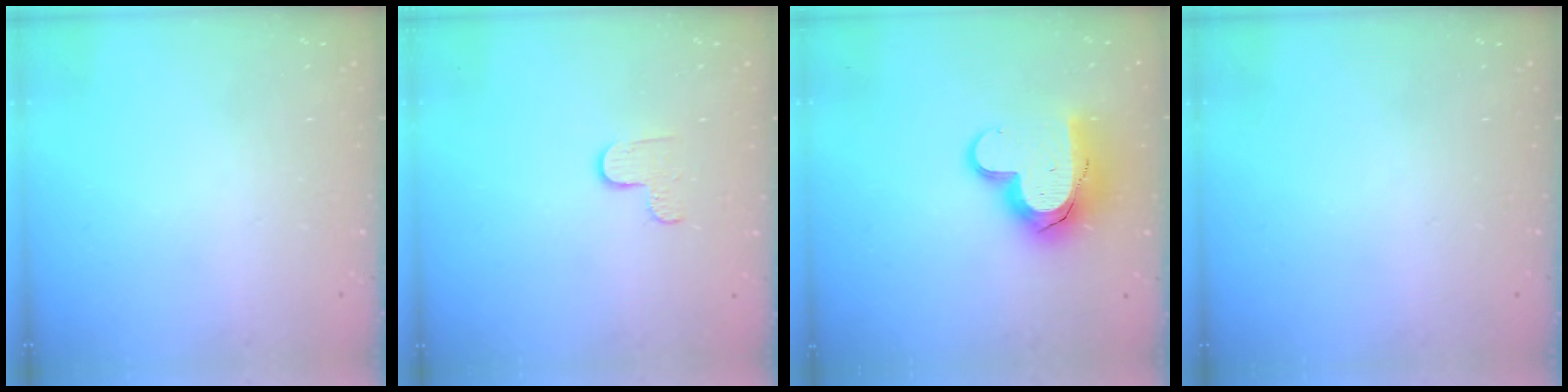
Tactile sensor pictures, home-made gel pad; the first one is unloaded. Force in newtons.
{"total": 2.9, "press": 2.9, "slide": 0.3}
{"total": 14.1, "press": 14.0, "slide": 1.2}
{"total": 0.0}